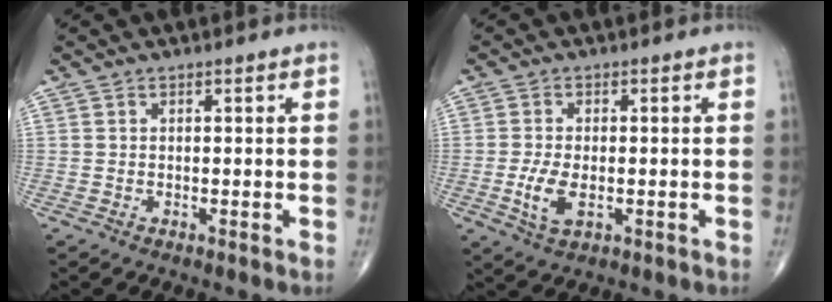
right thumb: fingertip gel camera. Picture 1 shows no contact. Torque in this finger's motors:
{"motor_torque": [0.11, 0.23, 0.43, -0.09, 0.17]}